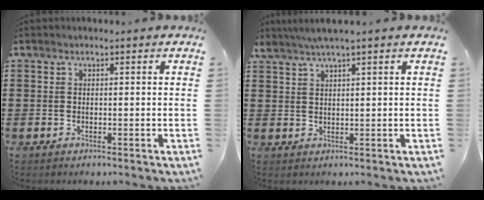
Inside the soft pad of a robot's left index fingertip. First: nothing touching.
{"total": 2.7, "force": [2.1, -0.3, 1.6], "torque": [-0.035, 0.003, 0.038]}